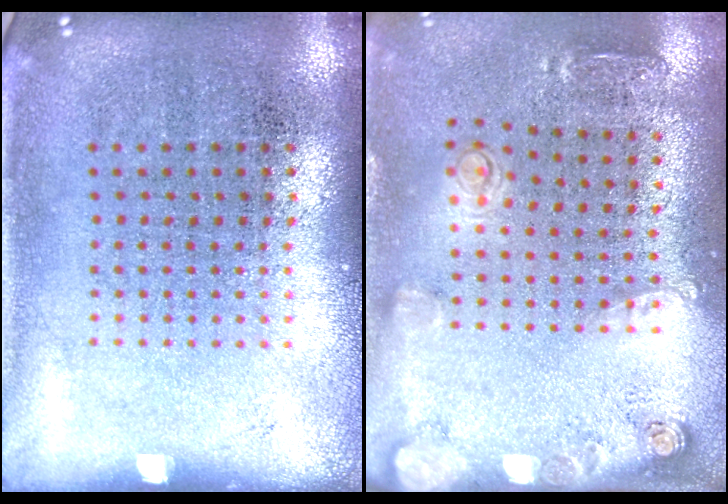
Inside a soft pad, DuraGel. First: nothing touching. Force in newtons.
{"total": 1.8, "press": 1.4, "slide": 1.1}